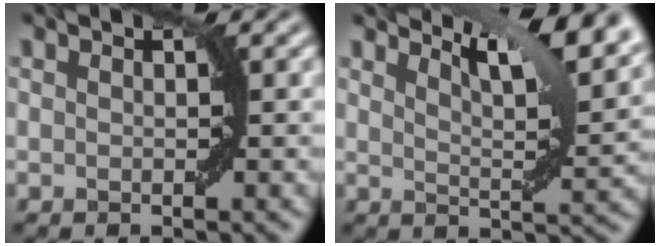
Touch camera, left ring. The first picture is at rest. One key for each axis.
{"total": 7.7, "fx": 5.8, "fy": 1.5, "fz": 4.8, "tx": -0.067, "ty": 0.011, "tz": 0.081}